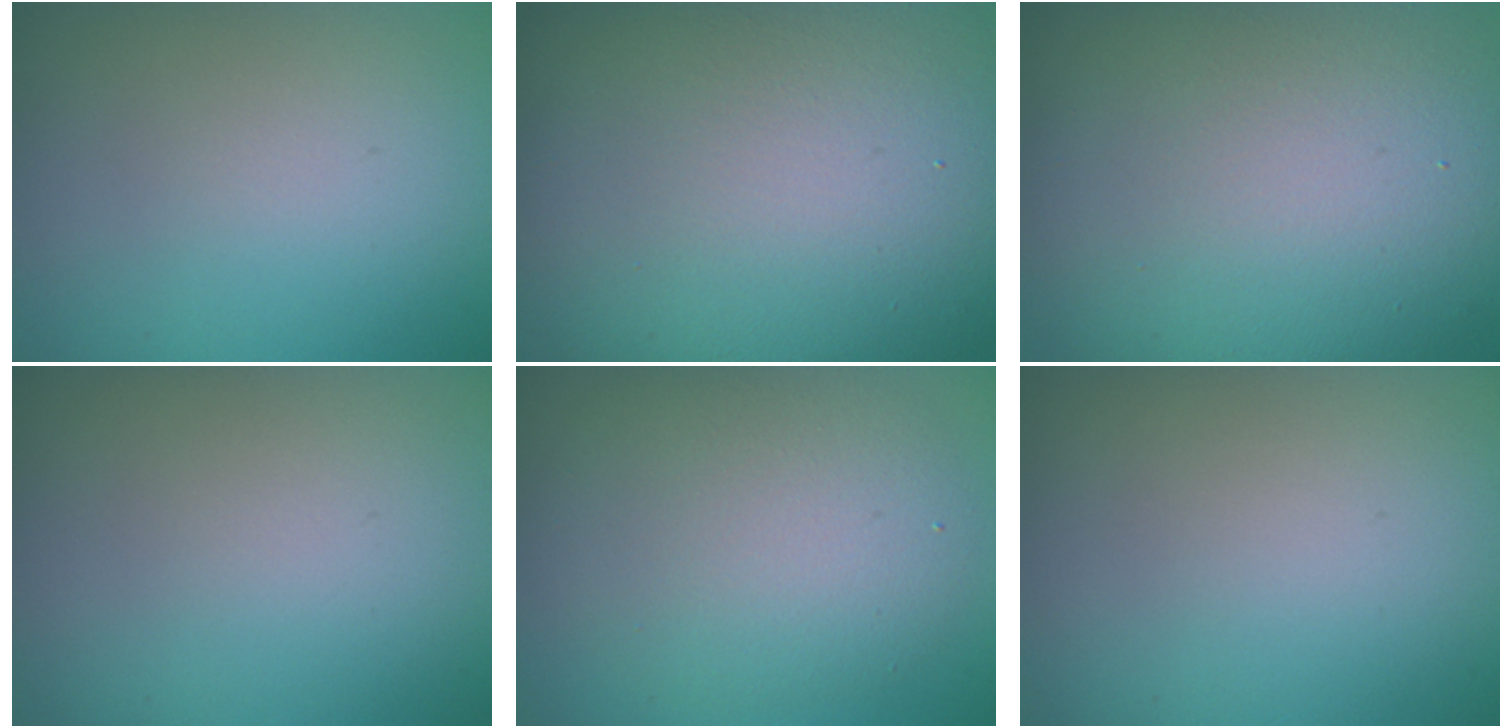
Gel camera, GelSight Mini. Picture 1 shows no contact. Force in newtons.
{"total": 18.1, "press": 18.0, "slide": 1.0}
{"total": 15.3, "press": 15.3, "slide": 1.2}
{"total": 0.0}
{"total": 6.0, "press": 6.0, "slide": 0.3}
{"total": 0.0}